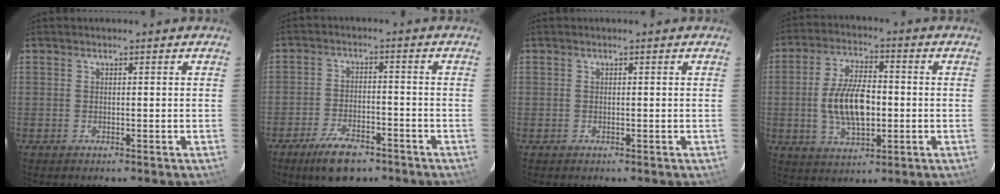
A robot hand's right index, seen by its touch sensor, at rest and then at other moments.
{"total": 9.2, "force": [-6.5, 3.6, 5.3], "torque": [-0.122, -0.007, -0.108]}
{"total": 0.0}
{"total": 11.7, "force": [-1.2, 5.7, 10.1], "torque": [-0.199, 0.002, -0.019]}